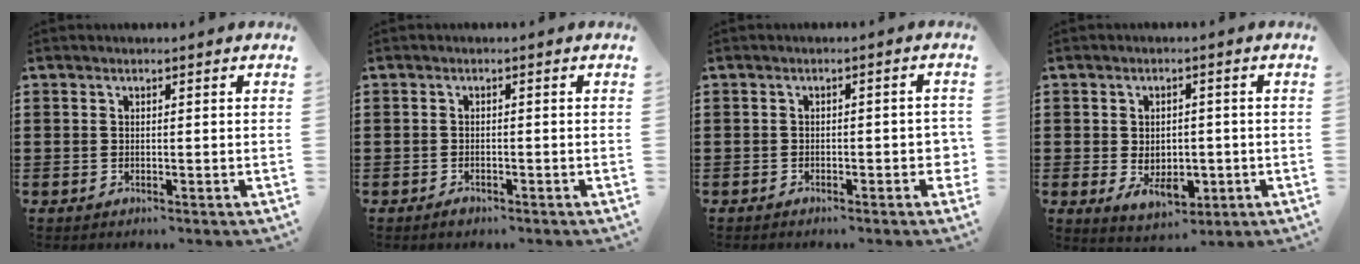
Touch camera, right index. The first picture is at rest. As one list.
[{"total": 0.9, "force": [-0.8, 0.4, 0.3], "torque": [-0.009, -0.002, -0.015]}, {"total": 2.3, "force": [-1.3, 0.9, 1.6], "torque": [-0.027, 0.002, -0.026]}, {"total": 4.9, "force": [-1.3, 3.3, 3.4], "torque": [-0.054, -0.002, -0.028]}]